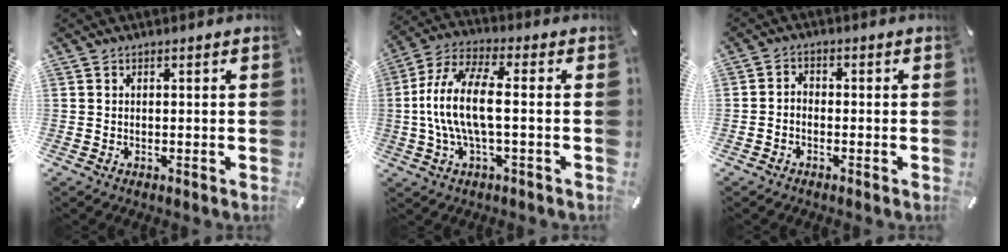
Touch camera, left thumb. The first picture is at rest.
{"total": 13.2, "force": [-0.8, 4.7, 12.4], "torque": [-0.256, -0.005, -0.019]}
{"total": 2.0, "force": [-1.6, 1.1, 0.7], "torque": [-0.013, 0.011, -0.032]}